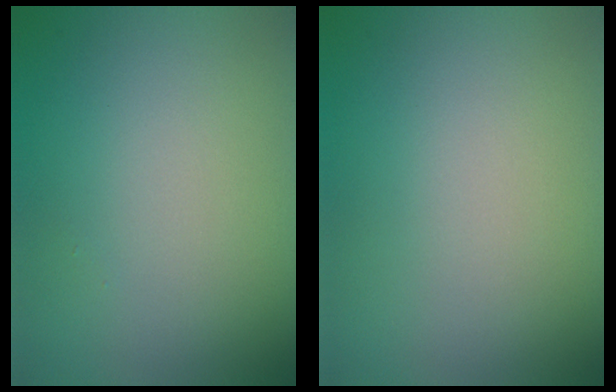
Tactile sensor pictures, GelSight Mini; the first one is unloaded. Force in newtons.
{"total": 0.0}